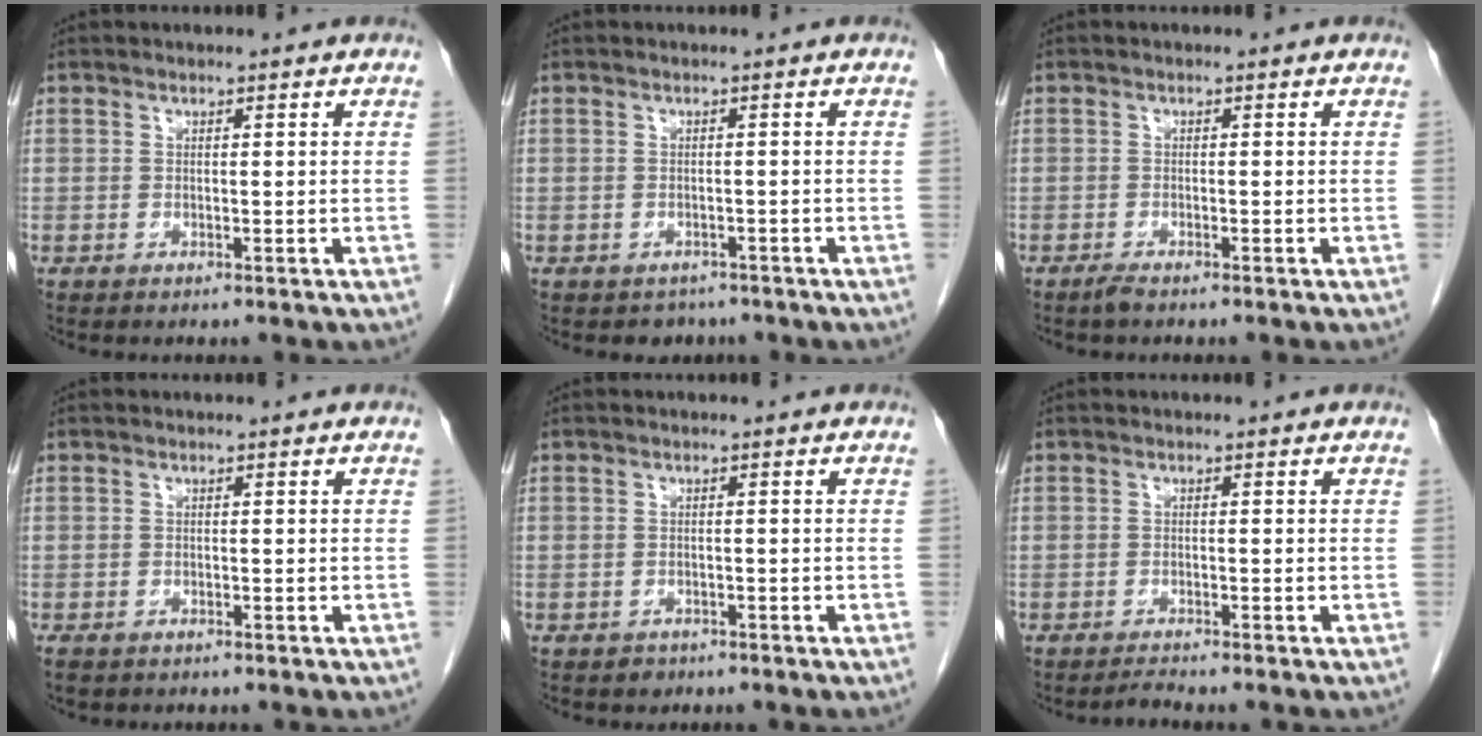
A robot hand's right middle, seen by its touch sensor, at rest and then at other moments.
{"total": 2.4, "force": [-1.9, 1.5, 0.0], "torque": [-0.011, 0.002, -0.027]}
{"total": 1.0, "force": [-0.9, 0.0, 0.5], "torque": [-0.015, -0.002, -0.016]}
{"total": 1.8, "force": [-1.3, 0.9, 0.8], "torque": [-0.017, -0.003, -0.018]}
{"total": 1.2, "force": [-0.8, 0.9, 0.0], "torque": [-0.004, 0.002, -0.011]}
{"total": 1.1, "force": [-1.0, -0.5, 0.1], "torque": [-0.008, -0.007, -0.016]}